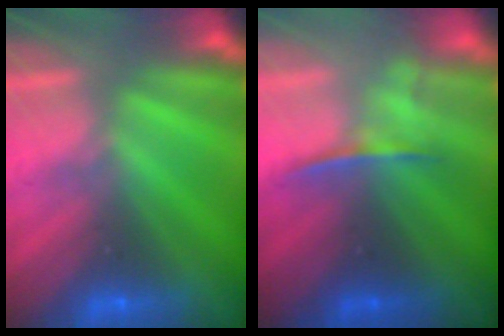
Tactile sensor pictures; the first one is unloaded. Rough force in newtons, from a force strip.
{"total": 1.7}